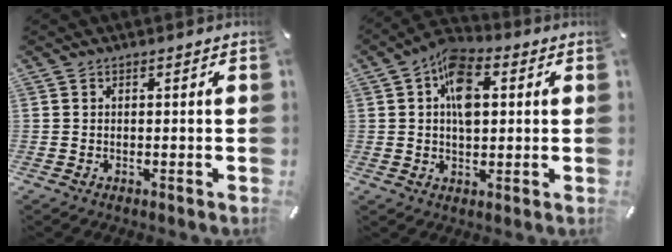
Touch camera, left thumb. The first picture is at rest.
{"total": 10.1, "force": [2.1, 6.4, 7.6], "torque": [-0.122, 0.003, 0.037]}